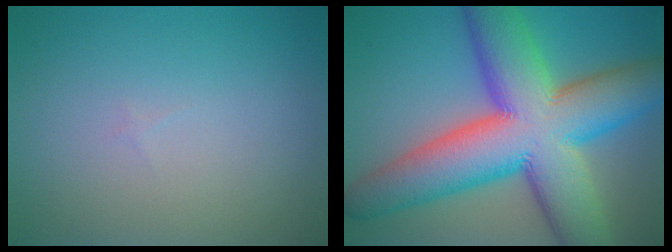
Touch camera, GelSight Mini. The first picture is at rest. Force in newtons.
{"total": 15.9, "press": 15.8, "slide": 0.4}